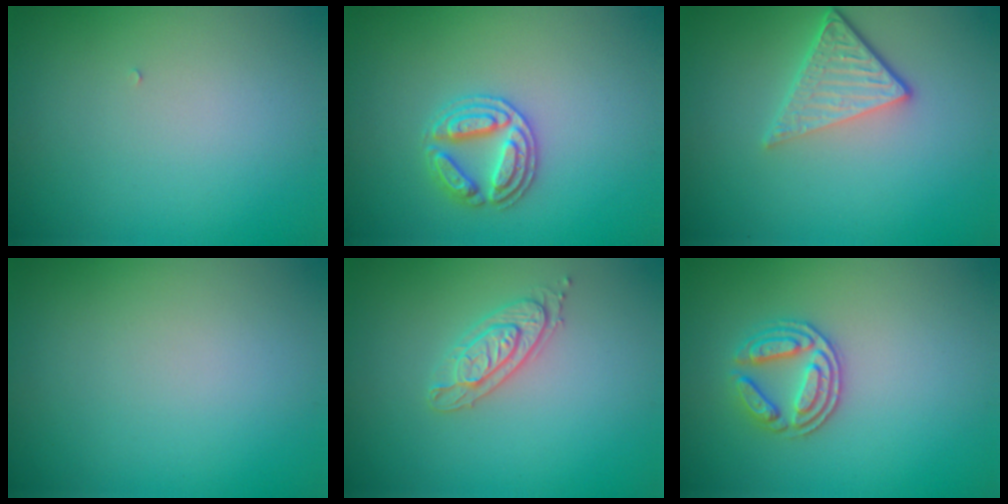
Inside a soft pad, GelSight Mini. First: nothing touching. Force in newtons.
{"total": 2.8, "press": 2.7, "slide": 0.4}
{"total": 3.7, "press": 2.7, "slide": 2.6}
{"total": 0.0}
{"total": 2.3, "press": 2.2, "slide": 0.5}
{"total": 2.9, "press": 2.6, "slide": 1.1}